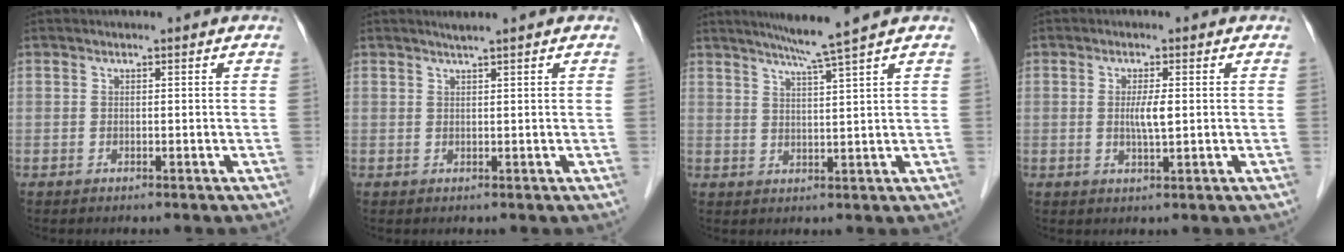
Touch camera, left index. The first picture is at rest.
{"total": 1.7, "force": [1.3, -0.4, 0.9], "torque": [-0.014, 0.004, 0.027]}
{"total": 5.7, "force": [4.4, -2.0, 3.1], "torque": [-0.050, -0.005, 0.077]}
{"total": 2.9, "force": [0.1, 0.2, 2.9], "torque": [-0.057, -0.003, 0.003]}